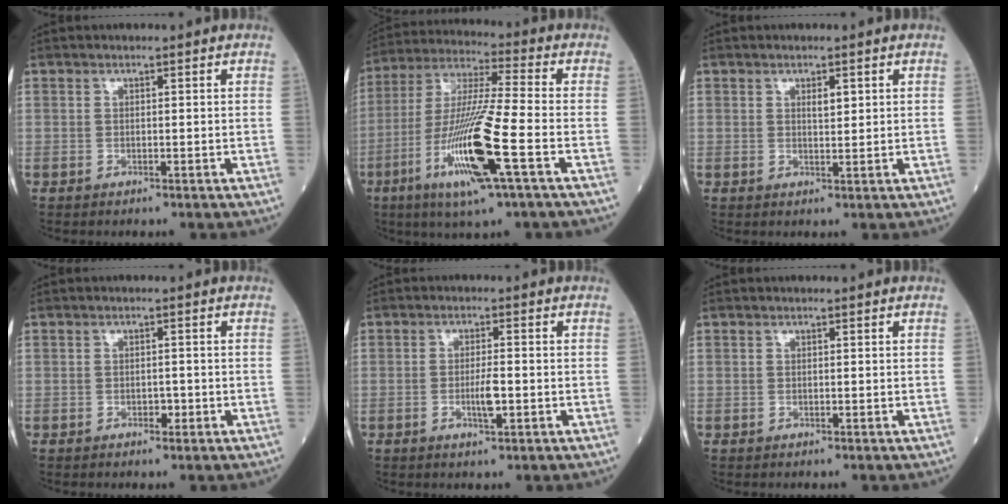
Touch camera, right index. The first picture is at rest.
{"total": 16.5, "force": [-6.1, 0.1, 15.4], "torque": [-0.316, -0.020, -0.114]}
{"total": 1.7, "force": [0.7, 0.5, 1.4], "torque": [-0.024, -0.002, 0.012]}
{"total": 1.2, "force": [-0.5, 0.7, 0.8], "torque": [-0.007, 0.003, -0.007]}
{"total": 3.2, "force": [-0.9, 0.4, 3.1], "torque": [-0.059, -0.002, -0.015]}
{"total": 0.0}